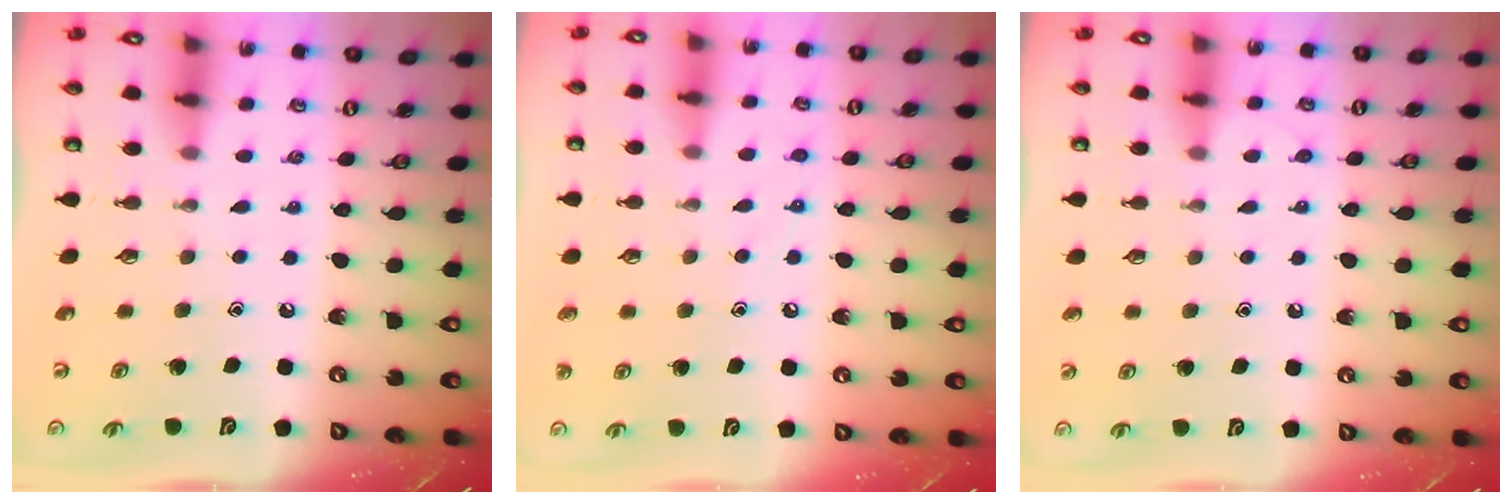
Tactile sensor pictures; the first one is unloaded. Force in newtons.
{"total": 6.1, "press": 6.1, "slide": 0.7}
{"total": 4.6, "press": 4.6, "slide": 0.5}